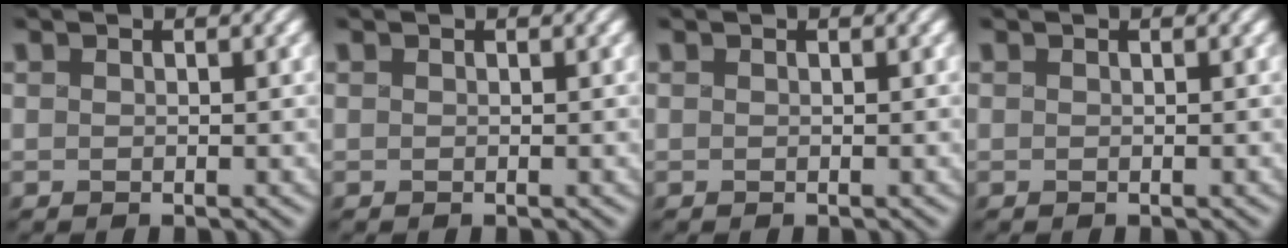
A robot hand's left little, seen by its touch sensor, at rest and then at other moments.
{"total": 0.0}
{"total": 0.0}
{"total": 0.0}